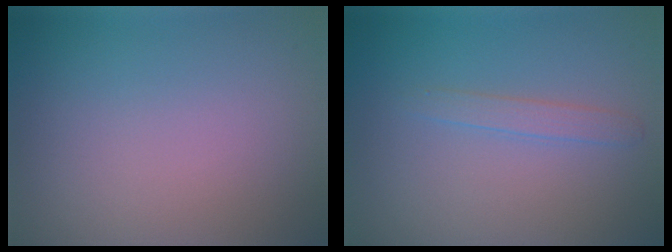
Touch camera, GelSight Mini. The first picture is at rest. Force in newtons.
{"total": 1.3, "press": 1.3, "slide": 0.1}